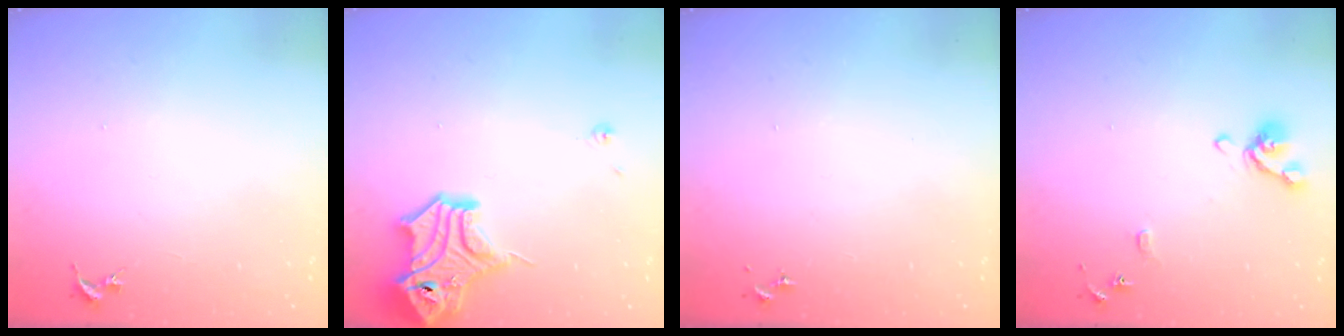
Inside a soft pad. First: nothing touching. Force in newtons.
{"total": 15.5, "press": 15.4, "slide": 1.8}
{"total": 0.0}
{"total": 9.9, "press": 9.8, "slide": 1.3}